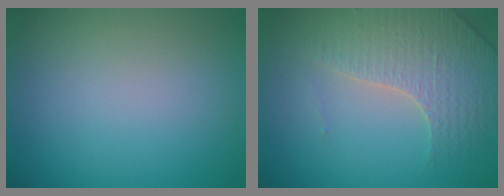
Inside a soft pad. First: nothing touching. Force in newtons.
{"total": 3.6, "press": 3.5, "slide": 1.0}